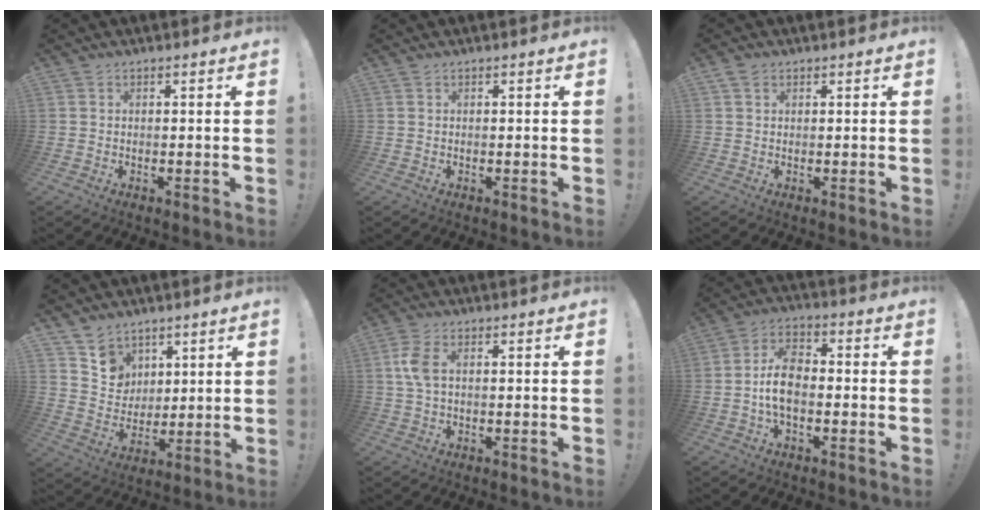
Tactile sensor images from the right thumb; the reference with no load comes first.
{"total": 0.0}
{"total": 1.9, "force": [1.2, 1.2, 0.9], "torque": [-0.015, -0.001, 0.023]}
{"total": 8.6, "force": [5.9, 6.2, 0.5], "torque": [-0.009, -0.058, 0.118]}
{"total": 5.4, "force": [0.8, 2.7, 4.6], "torque": [-0.091, 0.007, 0.015]}
{"total": 9.5, "force": [-1.7, 5.5, 7.6], "torque": [-0.137, 0.005, -0.030]}